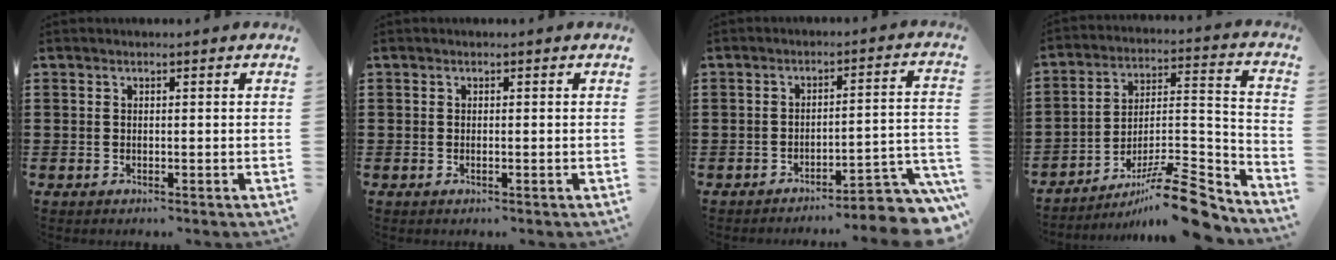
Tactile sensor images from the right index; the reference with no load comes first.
{"total": 0.0}
{"total": 5.0, "force": [-4.5, 0.4, 2.3], "torque": [-0.039, -0.010, -0.089]}
{"total": 12.9, "force": [-10.1, 2.0, 7.8], "torque": [-0.111, 0.040, -0.183]}